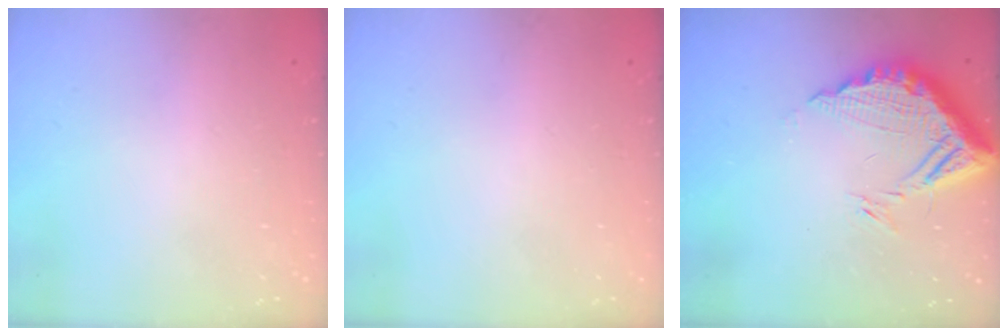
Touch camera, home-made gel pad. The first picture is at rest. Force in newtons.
{"total": 0.0}
{"total": 14.6, "press": 14.5, "slide": 1.3}